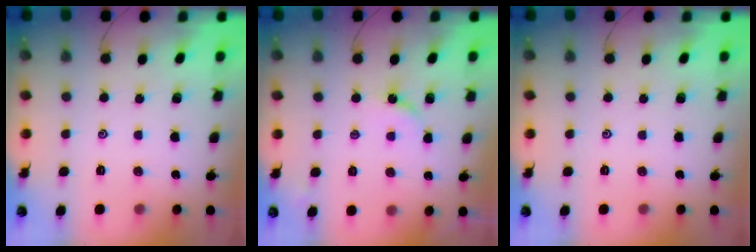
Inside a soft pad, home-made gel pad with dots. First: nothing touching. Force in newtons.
{"total": 2.9, "press": 2.9, "slide": 0.4}
{"total": 0.0}